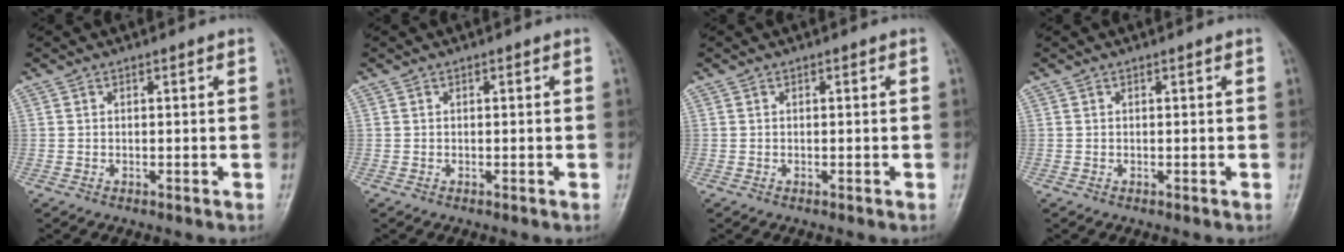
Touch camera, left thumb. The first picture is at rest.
{"total": 0.0}
{"total": 0.0}
{"total": 0.0}